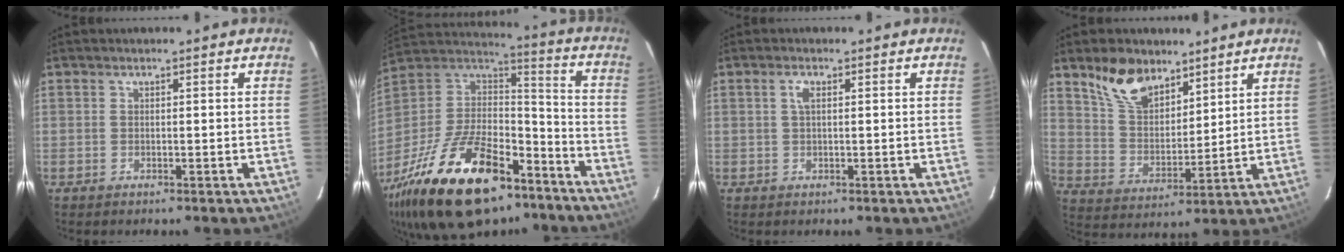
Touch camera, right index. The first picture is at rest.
{"total": 33.0, "force": [-20.7, 14.7, 21.0], "torque": [-0.415, -0.014, -0.324]}
{"total": 1.6, "force": [0.4, 0.6, 1.4], "torque": [-0.030, 0.004, 0.007]}
{"total": 11.3, "force": [8.0, 5.9, 5.4], "torque": [-0.104, 0.016, 0.159]}